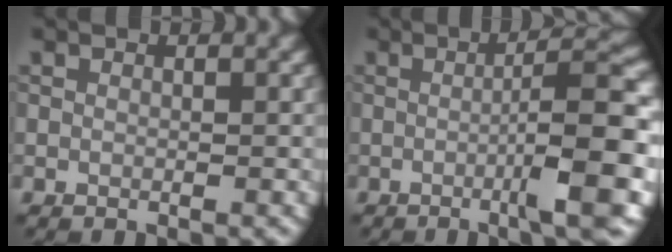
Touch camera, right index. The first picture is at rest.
{"total": 7.6, "force": [-1.6, 1.0, 7.4], "torque": [-0.098, 0.015, -0.034]}